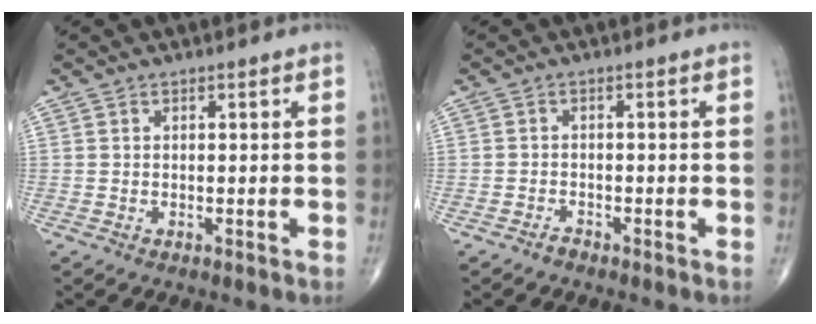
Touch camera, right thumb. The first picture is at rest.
{"total": 1.2, "force": [-1.0, 0.5, 0.2], "torque": [-0.004, 0.001, -0.022]}